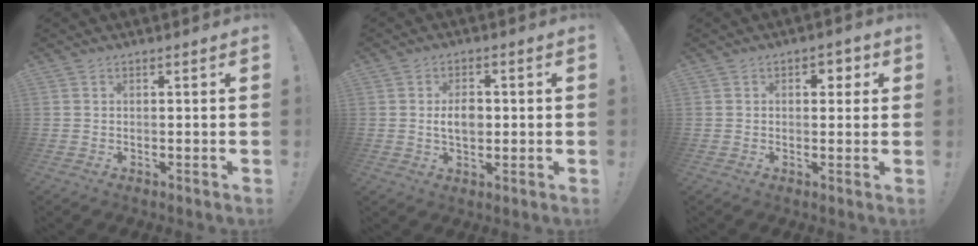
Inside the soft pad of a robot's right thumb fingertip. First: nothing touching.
{"total": 5.8, "force": [-0.1, 3.8, 4.4], "torque": [-0.068, 0.003, -0.005]}
{"total": 3.4, "force": [0.6, 2.7, 2.0], "torque": [-0.012, 0.003, 0.003]}